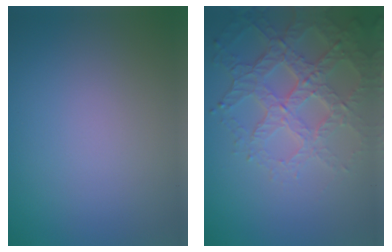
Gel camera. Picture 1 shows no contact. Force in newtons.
{"total": 6.2, "press": 4.8, "slide": 3.8}